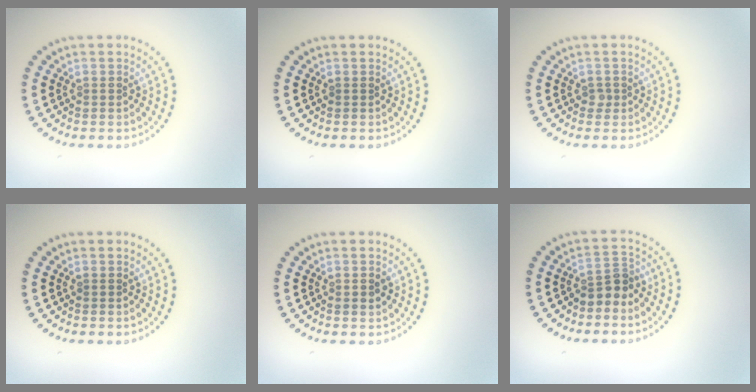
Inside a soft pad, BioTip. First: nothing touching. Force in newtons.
{"total": 0.0}
{"total": 0.7, "press": 0.5, "slide": 0.5}
{"total": 0.0}
{"total": 0.9, "press": 0.9, "slide": 0.2}
{"total": 2.3, "press": 1.8, "slide": 1.6}